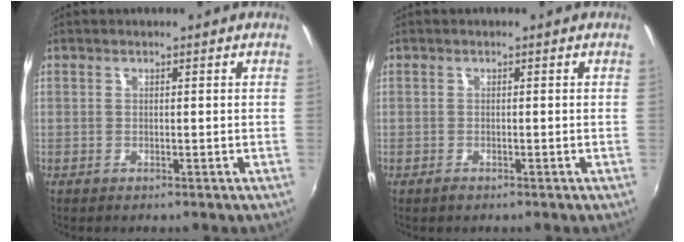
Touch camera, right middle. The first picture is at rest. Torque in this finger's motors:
{"motor_torque": [0.30, -0.25, 0.00, 0.01]}